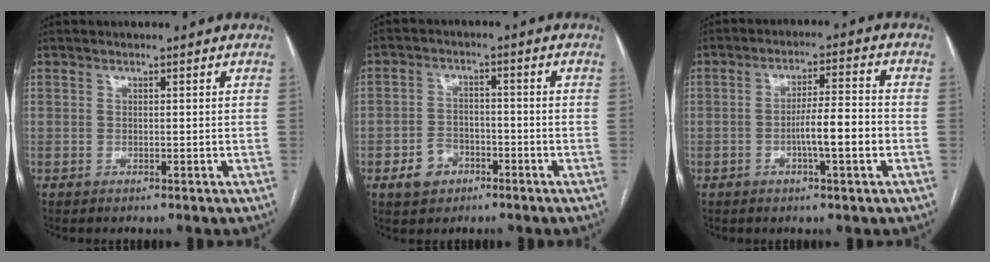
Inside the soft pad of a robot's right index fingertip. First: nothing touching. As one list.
[{"total": 5.0, "force": [-2.5, 3.8, 2.0], "torque": [-0.039, 0.010, -0.036]}, {"total": 7.0, "force": [-2.0, 0.4, 6.7], "torque": [-0.112, 0.009, -0.033]}]